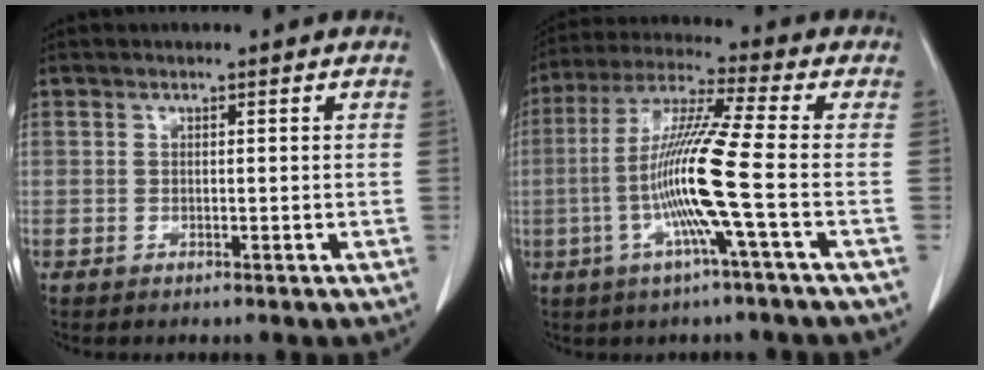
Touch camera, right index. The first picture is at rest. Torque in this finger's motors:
{"motor_torque": [2.07, -0.07, 1.05, 0.21]}